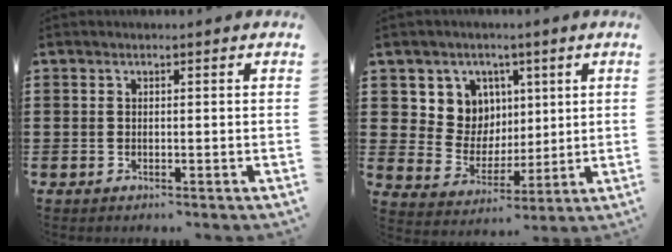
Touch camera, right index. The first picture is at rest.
{"total": 7.9, "force": [2.8, 7.3, 1.2], "torque": [-0.053, -0.017, 0.052]}